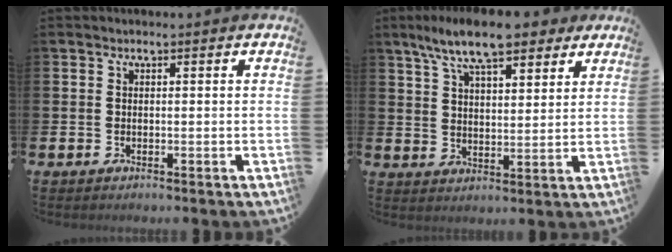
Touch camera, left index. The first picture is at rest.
{"total": 9.8, "force": [8.1, 2.7, 4.8], "torque": [-0.107, -0.019, 0.146]}